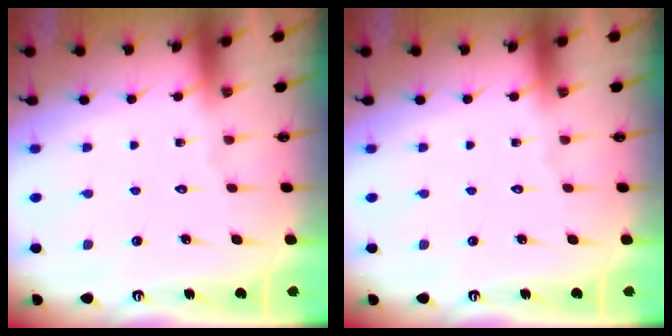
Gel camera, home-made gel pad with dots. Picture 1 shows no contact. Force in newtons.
{"total": 0.0}